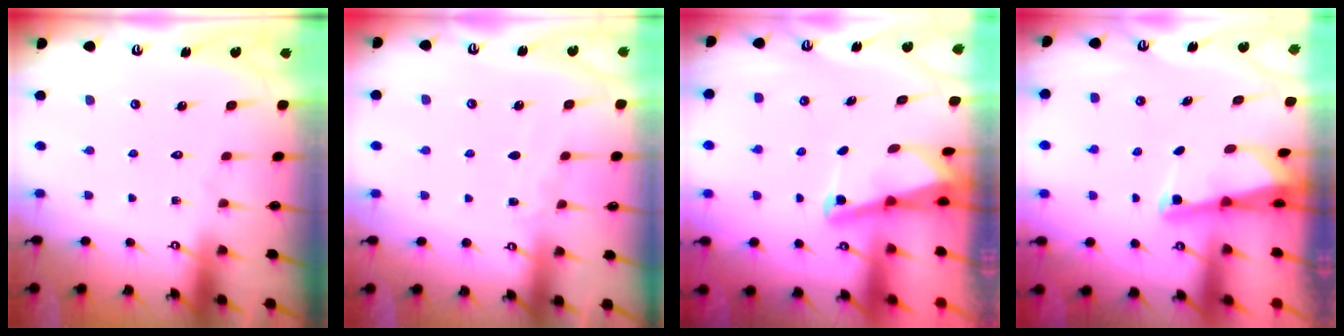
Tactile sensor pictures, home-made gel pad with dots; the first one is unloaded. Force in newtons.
{"total": 4.0, "press": 3.9, "slide": 0.6}
{"total": 2.7, "press": 2.6, "slide": 0.7}
{"total": 2.4, "press": 2.4, "slide": 0.2}